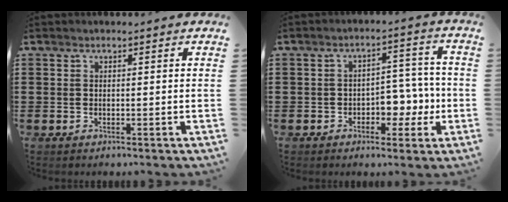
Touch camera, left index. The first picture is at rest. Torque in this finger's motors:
{"motor_torque": [0.74, 0.70, 0.40, 0.06]}